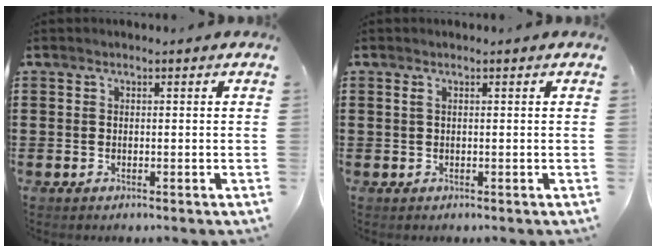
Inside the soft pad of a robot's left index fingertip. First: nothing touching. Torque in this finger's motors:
{"motor_torque": [0.49, 0.45, 0.07, 0.00]}